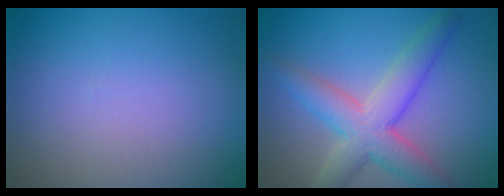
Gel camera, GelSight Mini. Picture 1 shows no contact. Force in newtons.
{"total": 5.6, "press": 5.6, "slide": 0.2}